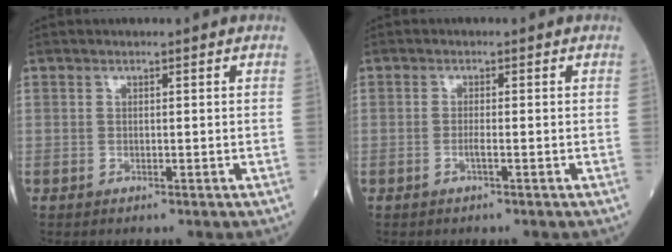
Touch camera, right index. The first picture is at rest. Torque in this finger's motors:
{"motor_torque": [-0.09, -0.05, 0.00, 0.00]}